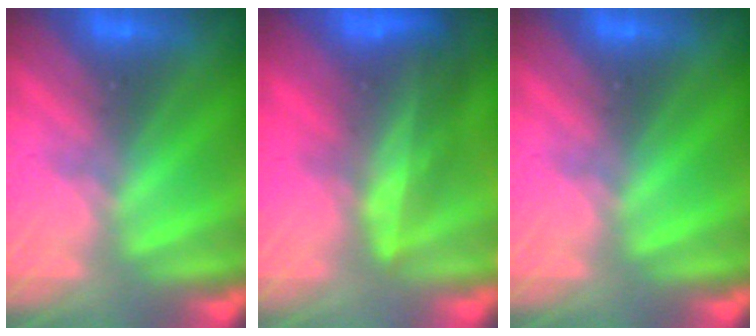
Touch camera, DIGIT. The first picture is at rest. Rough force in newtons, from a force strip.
{"total": 5.7}
{"total": 0.0}